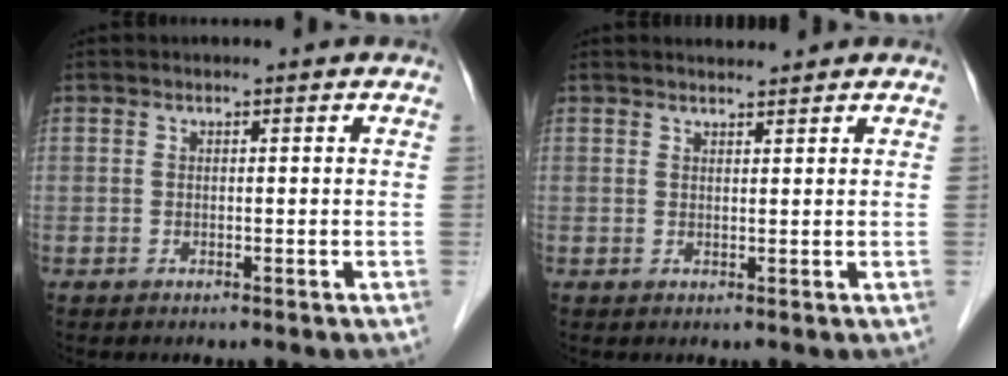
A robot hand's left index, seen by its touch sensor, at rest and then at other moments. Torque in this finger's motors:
{"motor_torque": [-0.07, -0.04, -0.01, -0.01]}